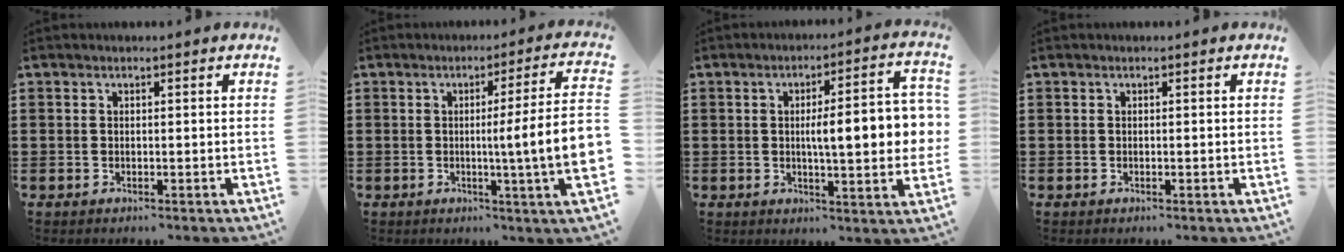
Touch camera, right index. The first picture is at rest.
{"total": 9.8, "force": [-0.9, -0.4, 9.8], "torque": [-0.155, -0.019, -0.022]}
{"total": 9.7, "force": [0.0, 1.9, 9.6], "torque": [-0.152, -0.001, -0.008]}
{"total": 0.0}